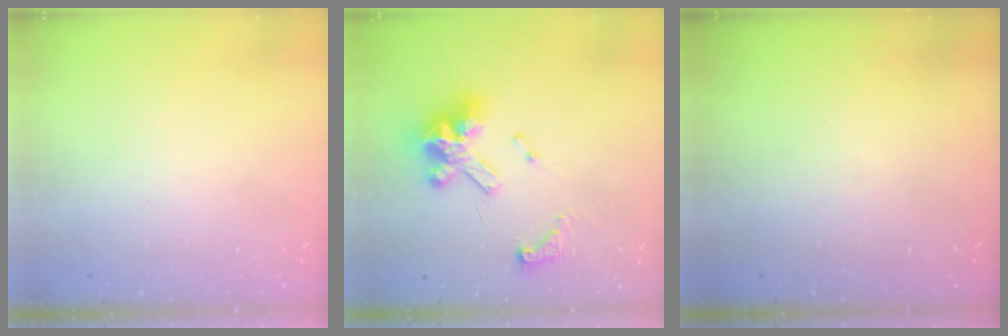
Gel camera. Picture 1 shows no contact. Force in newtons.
{"total": 14.5, "press": 14.5, "slide": 0.9}
{"total": 0.0}